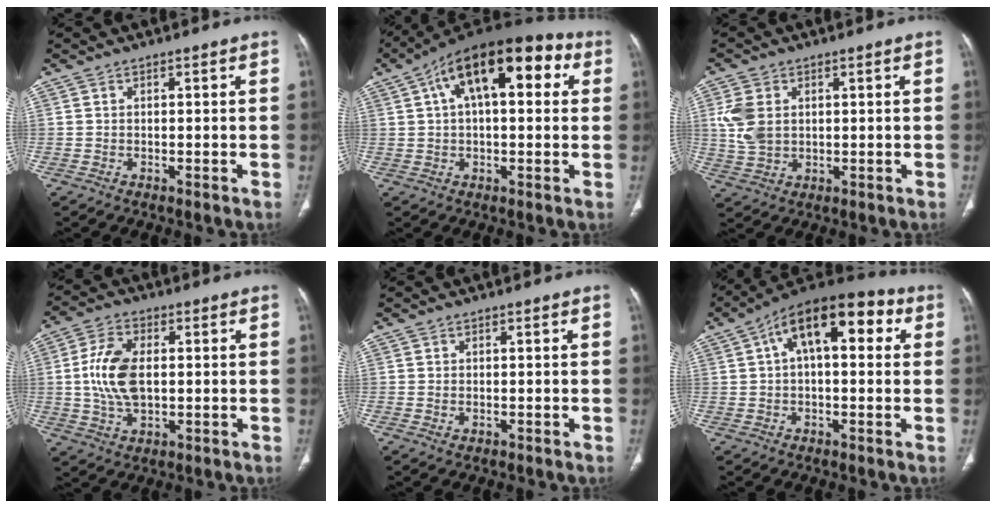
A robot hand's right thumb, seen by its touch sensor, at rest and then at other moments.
{"total": 19.1, "force": [6.3, 9.0, 15.6], "torque": [-0.218, 0.038, 0.090]}
{"total": 7.0, "force": [1.4, 5.1, 4.6], "torque": [-0.093, -0.002, 0.036]}
{"total": 10.8, "force": [0.5, 6.2, 8.8], "torque": [-0.179, 0.003, 0.013]}
{"total": 0.9, "force": [-0.2, 0.6, 0.6], "torque": [-0.013, 0.002, 0.001]}
{"total": 15.9, "force": [4.6, 7.7, 13.2], "torque": [-0.174, 0.038, 0.062]}